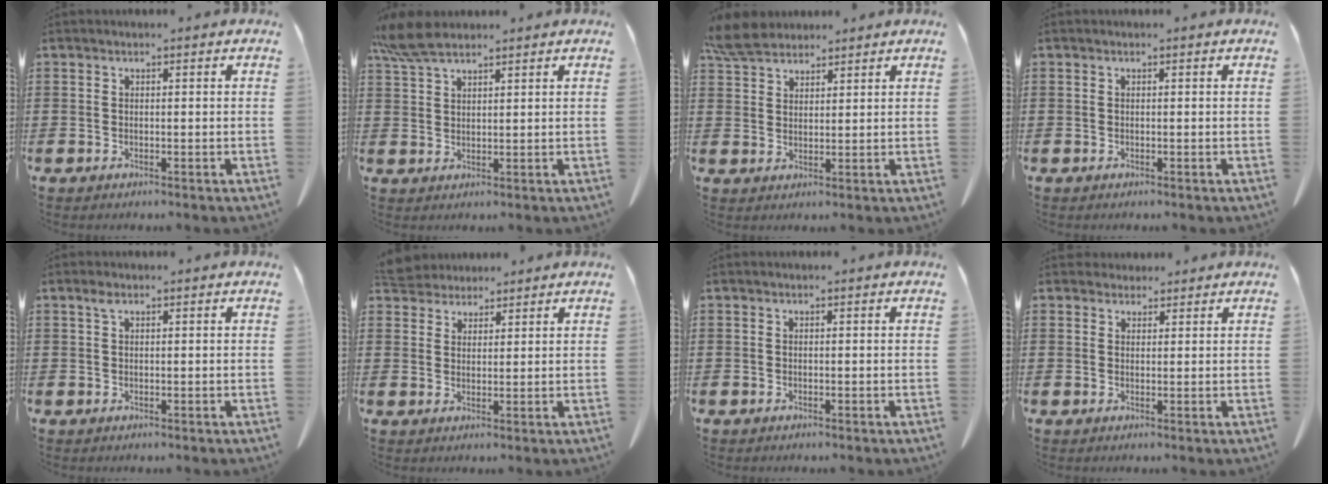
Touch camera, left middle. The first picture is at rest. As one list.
[{"total": 5.8, "force": [4.5, 1.5, 3.3], "torque": [-0.084, -0.006, 0.083]}, {"total": 5.5, "force": [4.8, 1.8, 1.8], "torque": [-0.053, -0.004, 0.093]}, {"total": 0.0}, {"total": 1.3, "force": [0.6, 0.5, 1.1], "torque": [-0.024, 0.002, 0.011]}, {"total": 4.1, "force": [3.9, 1.2, 0.4], "torque": [-0.024, -0.008, 0.075]}, {"total": 0.0}, {"total": 2.2, "force": [1.9, 0.9, 0.1], "torque": [0.000, -0.001, 0.037]}]